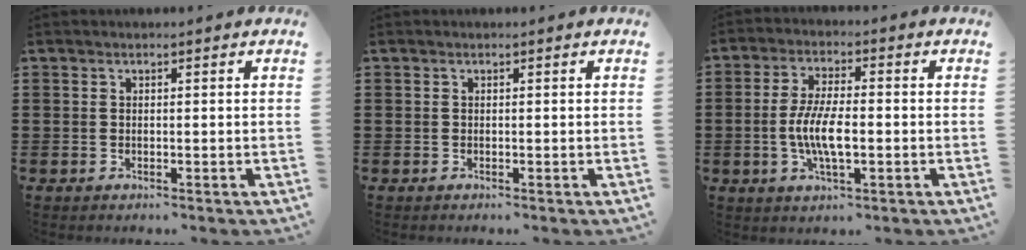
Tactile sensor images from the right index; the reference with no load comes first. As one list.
[{"total": 0.0}, {"total": 7.2, "force": [-1.3, 2.3, 6.7], "torque": [-0.149, -0.007, -0.032]}]